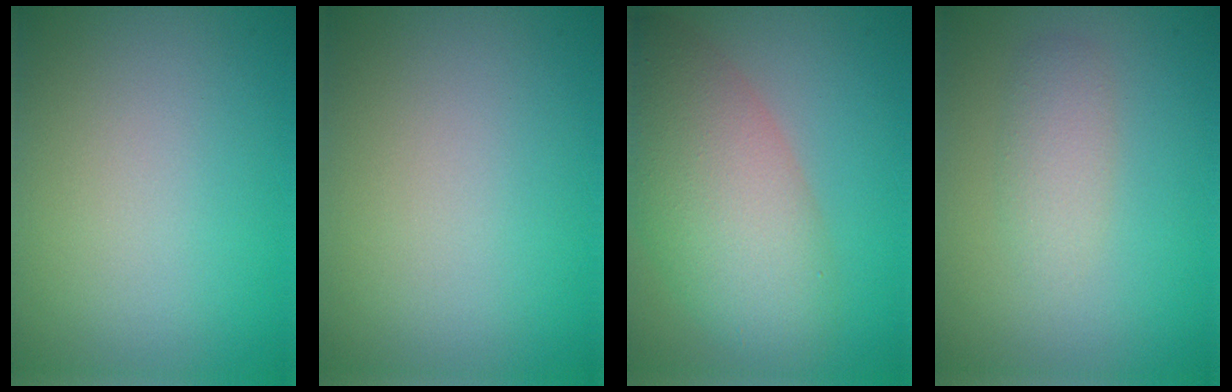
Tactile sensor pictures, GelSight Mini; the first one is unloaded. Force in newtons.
{"total": 0.0}
{"total": 7.8, "press": 7.7, "slide": 0.5}
{"total": 2.1, "press": 2.1, "slide": 0.0}